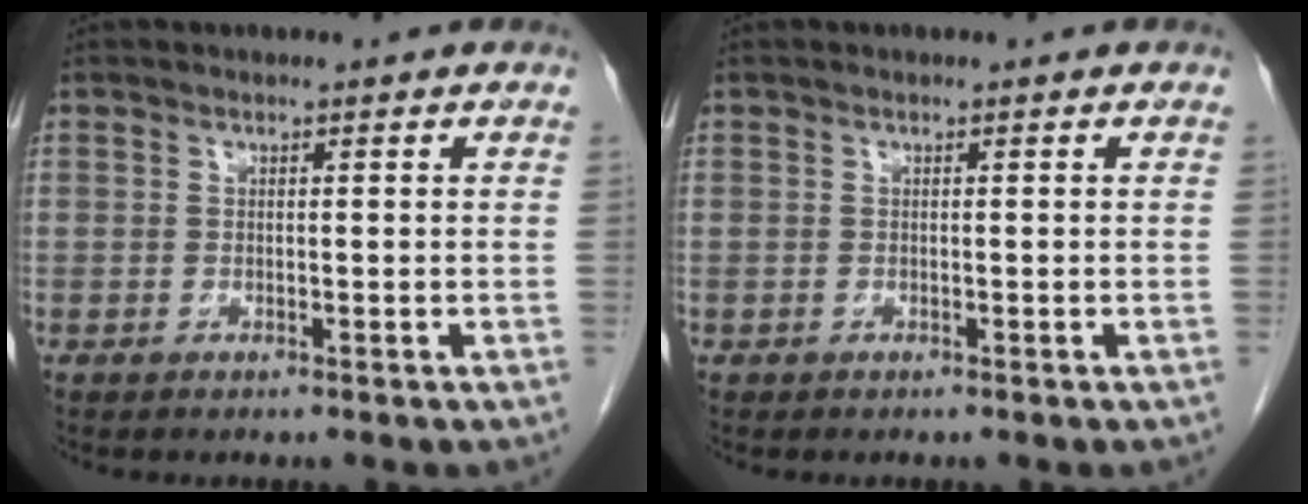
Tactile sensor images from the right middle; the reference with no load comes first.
{"total": 0.0}